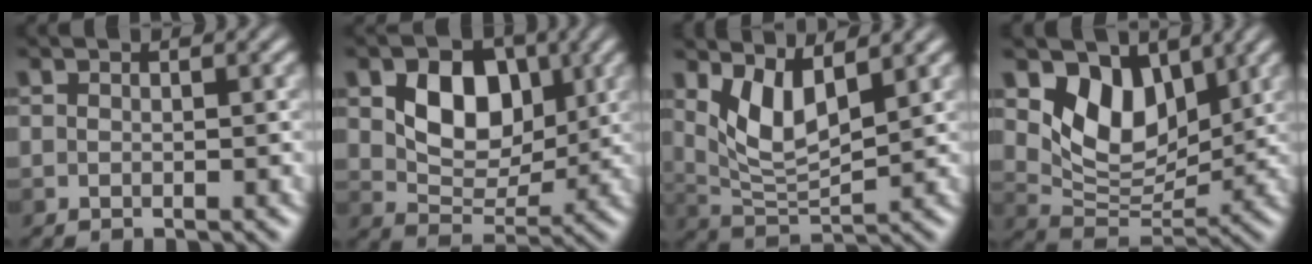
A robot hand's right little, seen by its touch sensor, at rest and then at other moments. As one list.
[{"total": 6.0, "force": [1.1, 4.3, 4.1], "torque": [-0.066, -0.006, 0.016]}, {"total": 4.4, "force": [1.9, 1.7, 3.6], "torque": [-0.078, -0.012, 0.039]}, {"total": 6.7, "force": [3.3, 4.2, 4.0], "torque": [-0.073, -0.007, 0.057]}]